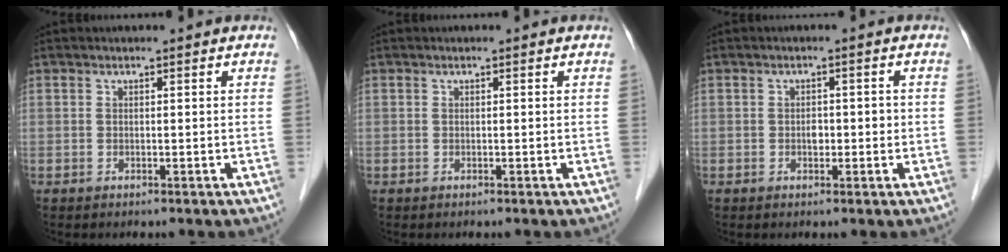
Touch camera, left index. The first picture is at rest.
{"total": 0.0}
{"total": 1.9, "force": [-0.3, 1.3, 1.4], "torque": [-0.022, 0.007, -0.004]}